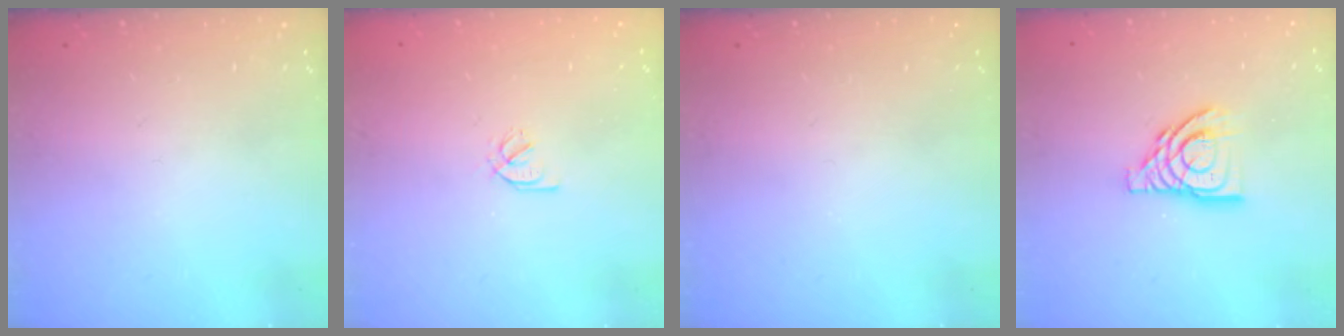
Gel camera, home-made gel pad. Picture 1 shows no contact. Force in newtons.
{"total": 2.1, "press": 1.9, "slide": 0.8}
{"total": 0.0}
{"total": 12.4, "press": 12.3, "slide": 1.3}